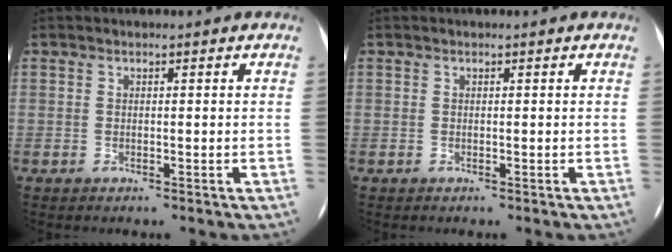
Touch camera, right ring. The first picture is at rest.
{"total": 0.0}